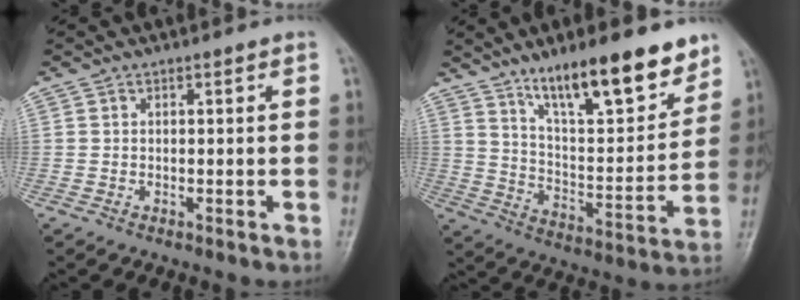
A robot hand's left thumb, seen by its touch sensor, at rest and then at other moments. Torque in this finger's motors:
{"motor_torque": [0.52, 0.52, 1.46, -1.31, 0.17]}